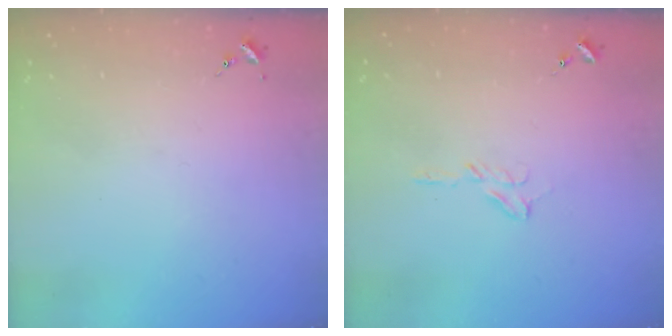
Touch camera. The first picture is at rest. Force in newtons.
{"total": 5.5, "press": 5.5, "slide": 0.5}